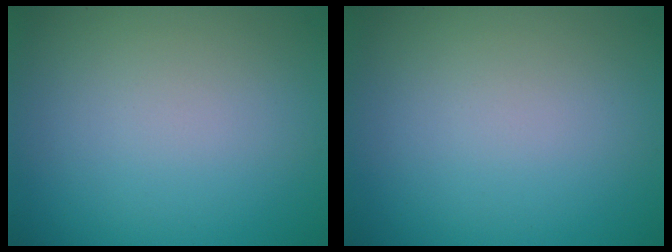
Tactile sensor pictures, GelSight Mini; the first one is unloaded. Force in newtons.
{"total": 0.0}